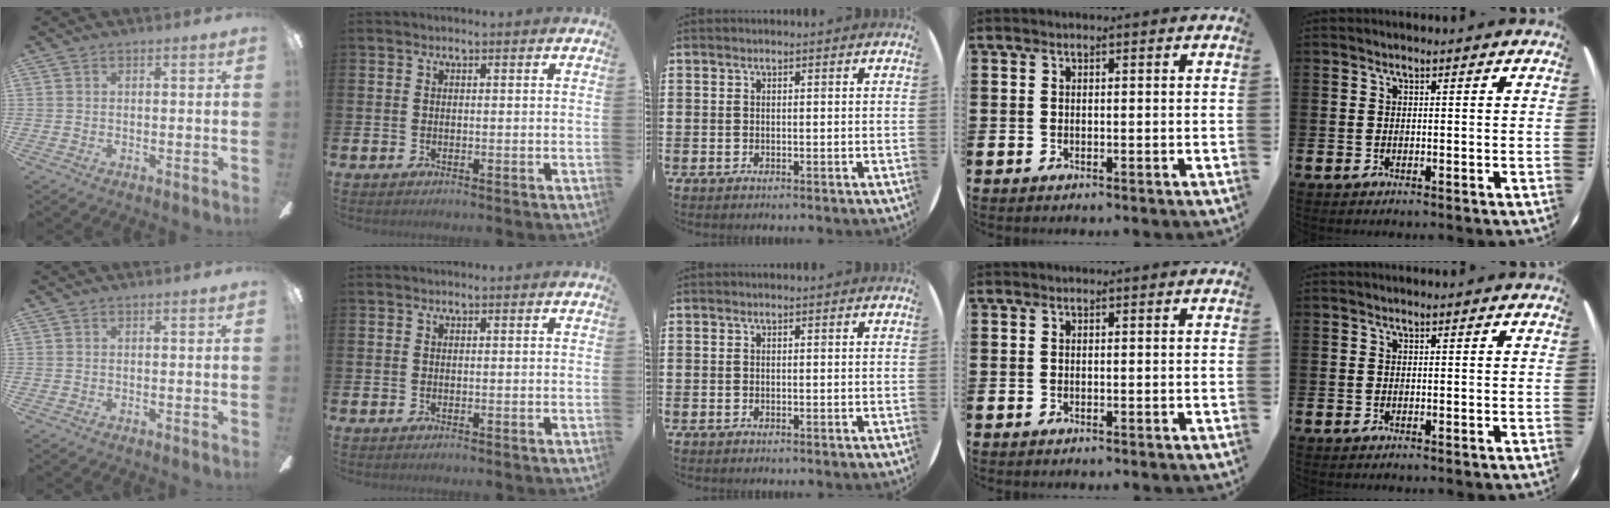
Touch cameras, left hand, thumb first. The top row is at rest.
{}